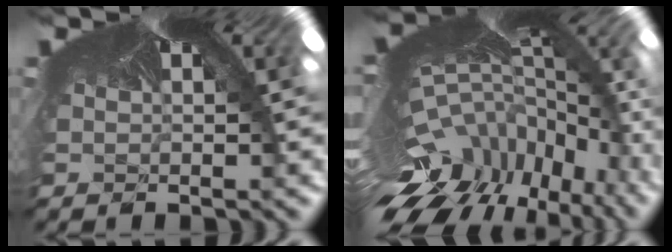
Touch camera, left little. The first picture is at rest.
{"total": 10.7, "force": [-10.1, 2.9, 1.6], "torque": [-0.069, -0.066, -0.121]}